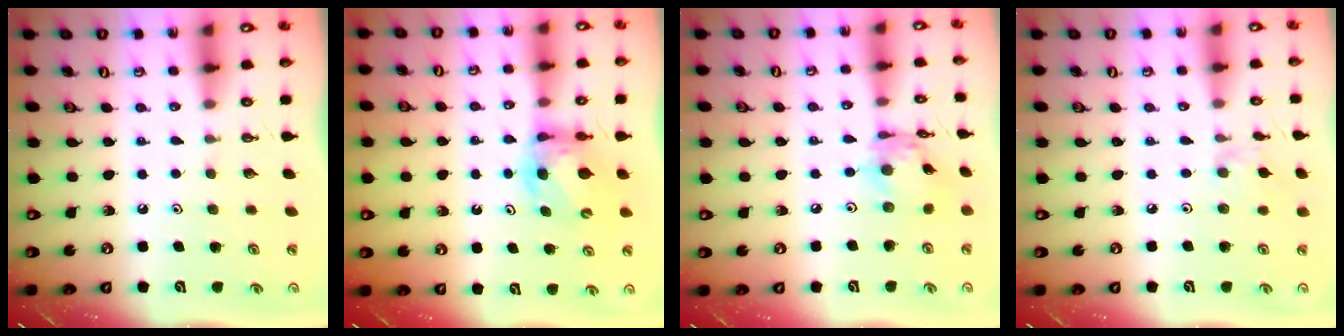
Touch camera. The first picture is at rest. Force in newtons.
{"total": 6.1, "press": 6.1, "slide": 0.1}
{"total": 10.4, "press": 10.4, "slide": 0.9}
{"total": 4.0, "press": 3.9, "slide": 0.4}